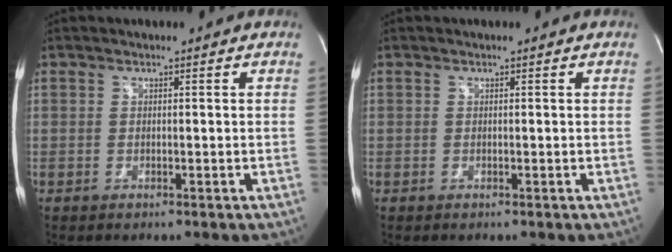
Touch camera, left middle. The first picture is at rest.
{"total": 0.0}